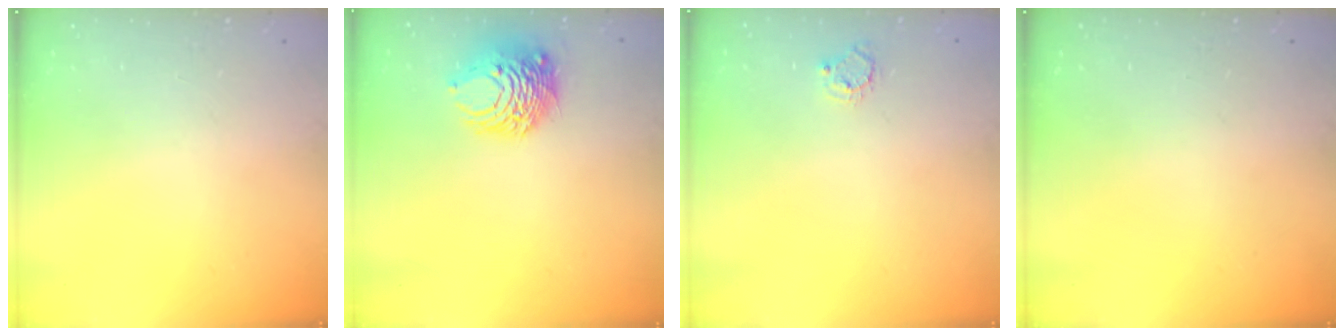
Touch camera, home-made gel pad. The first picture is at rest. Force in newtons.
{"total": 9.8, "press": 9.8, "slide": 0.7}
{"total": 4.4, "press": 4.4, "slide": 0.4}
{"total": 0.0}